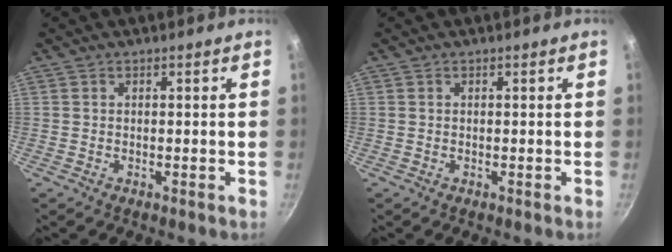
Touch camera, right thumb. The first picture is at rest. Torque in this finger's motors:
{"motor_torque": [0.00, 0.00, 0.12, -0.02, 0.01]}